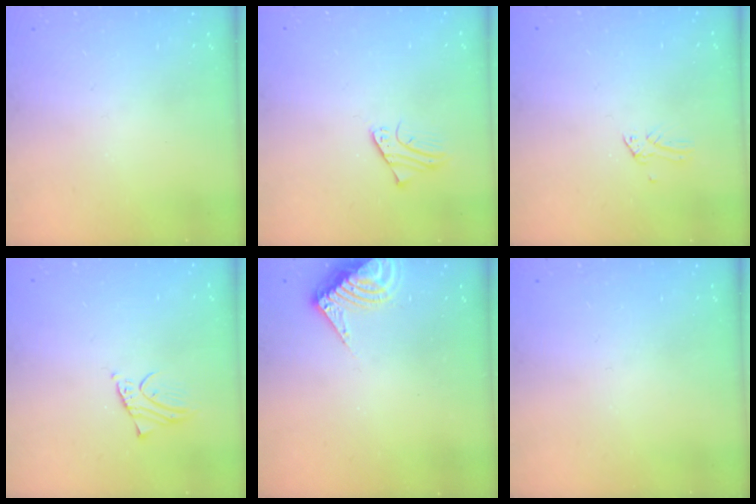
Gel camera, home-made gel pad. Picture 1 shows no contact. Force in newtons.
{"total": 2.0, "press": 2.0, "slide": 0.1}
{"total": 0.0}
{"total": 2.1, "press": 2.1, "slide": 0.1}
{"total": 8.0, "press": 8.0, "slide": 0.7}
{"total": 0.0}